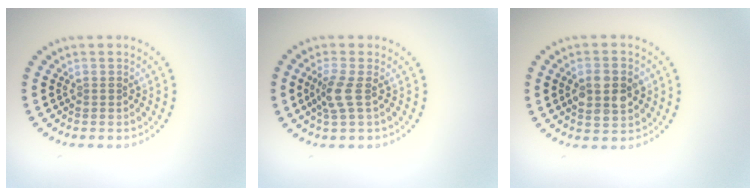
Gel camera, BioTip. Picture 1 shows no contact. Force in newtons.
{"total": 2.3, "press": 2.0, "slide": 1.2}
{"total": 3.8, "press": 3.8, "slide": 0.1}